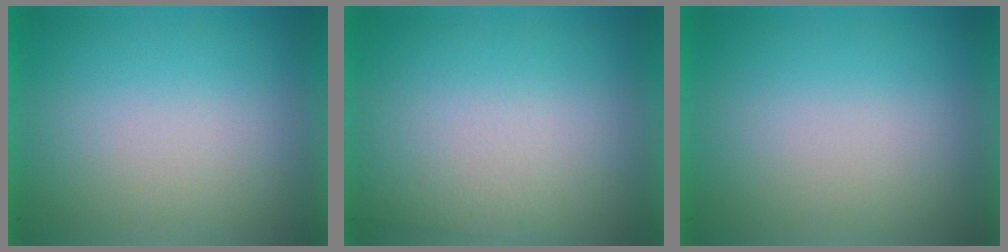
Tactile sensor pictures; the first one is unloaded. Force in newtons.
{"total": 2.8}
{"total": 0.0}